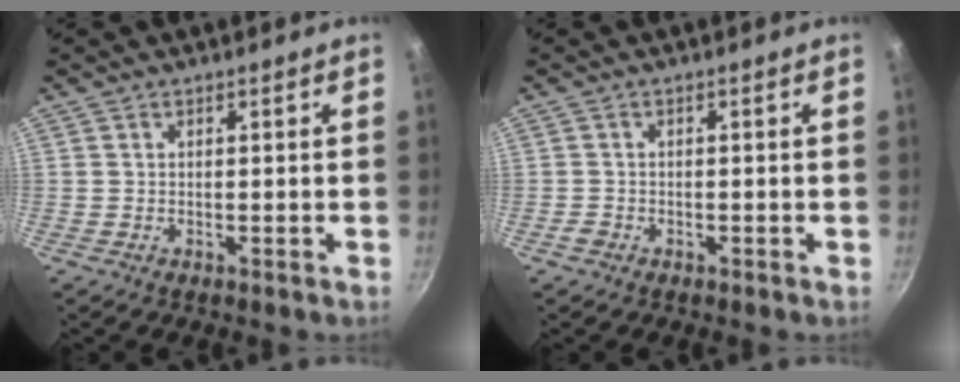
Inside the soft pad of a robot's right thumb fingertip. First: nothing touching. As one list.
[{"total": 1.3, "force": [-0.8, 1.0, 0.4], "torque": [-0.009, 0.008, -0.014]}]